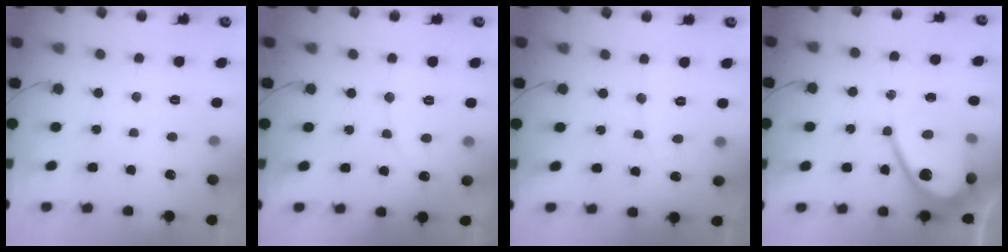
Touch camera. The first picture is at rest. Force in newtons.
{"total": 5.4, "press": 5.4, "slide": 0.4}
{"total": 4.0, "press": 4.0, "slide": 0.2}
{"total": 12.8, "press": 12.8, "slide": 0.4}